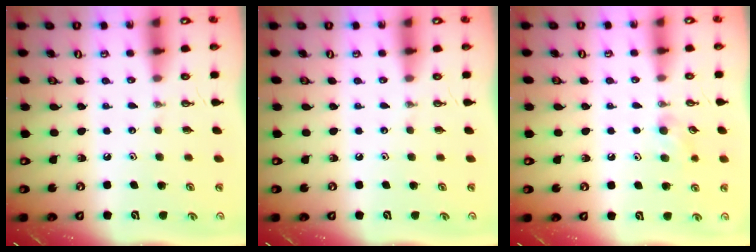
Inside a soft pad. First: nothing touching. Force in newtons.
{"total": 0.0}
{"total": 6.2, "press": 6.0, "slide": 1.4}